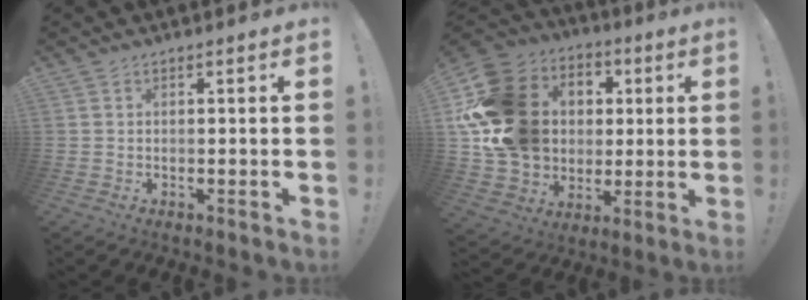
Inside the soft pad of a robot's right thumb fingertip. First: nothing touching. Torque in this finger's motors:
{"motor_torque": [2.54, 2.47, 1.81, -0.32, 0.72]}